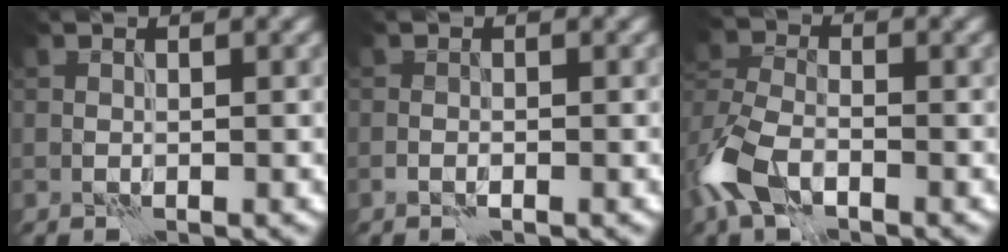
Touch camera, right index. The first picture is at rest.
{"total": 0.6, "force": [-0.4, 0.2, 0.4], "torque": [-0.007, 0.002, -0.009]}
{"total": 5.9, "force": [-3.2, 3.3, 3.7], "torque": [-0.087, 0.001, -0.078]}